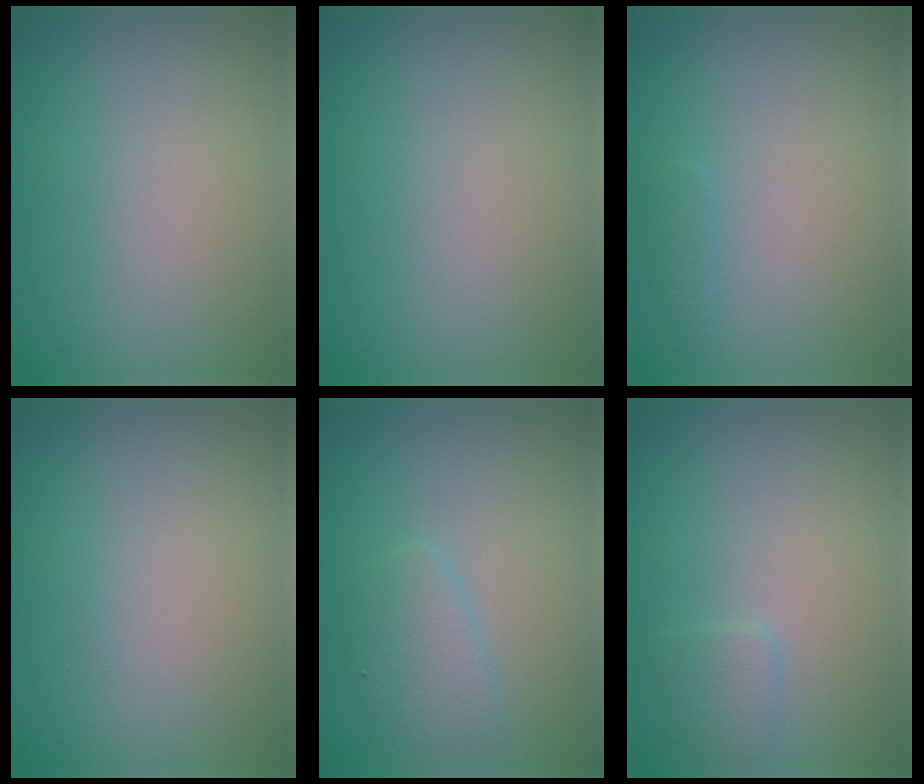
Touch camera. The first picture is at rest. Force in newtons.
{"total": 0.0}
{"total": 0.6, "press": 0.6, "slide": 0.0}
{"total": 0.0}
{"total": 2.2, "press": 2.2, "slide": 0.1}
{"total": 1.2, "press": 1.2, "slide": 0.1}